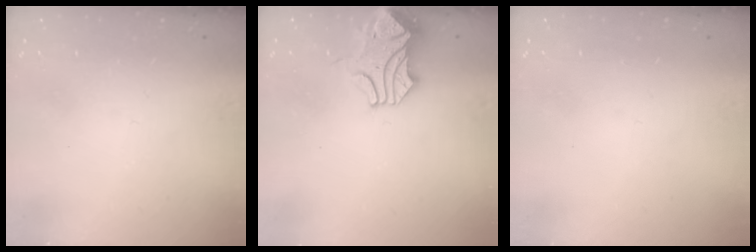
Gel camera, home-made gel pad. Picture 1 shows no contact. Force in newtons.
{"total": 0.0}
{"total": 0.0}